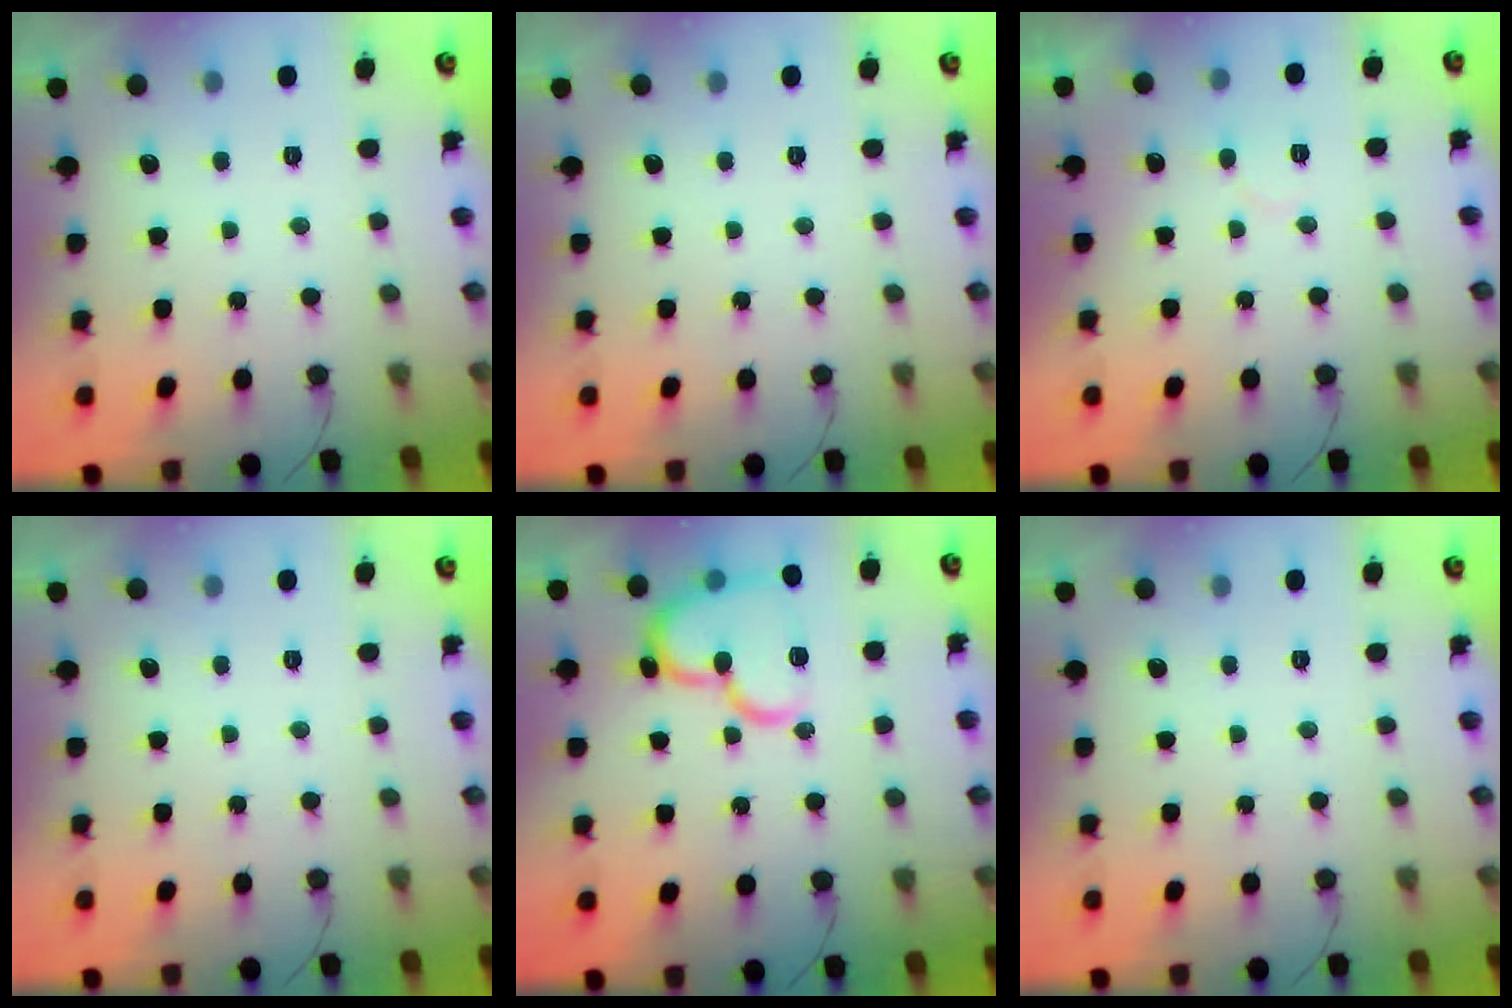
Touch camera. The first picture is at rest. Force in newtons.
{"total": 0.0}
{"total": 4.8, "press": 4.8, "slide": 0.4}
{"total": 0.0}
{"total": 18.0, "press": 18.0, "slide": 1.6}
{"total": 0.0}